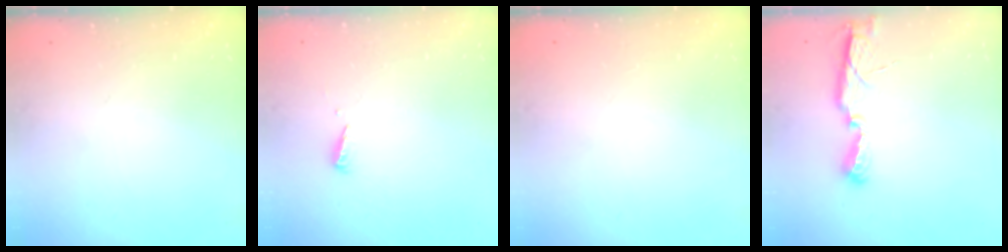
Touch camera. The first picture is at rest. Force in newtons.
{"total": 2.5, "press": 2.5, "slide": 0.1}
{"total": 0.8, "press": 0.8, "slide": 0.1}
{"total": 6.7, "press": 6.7, "slide": 0.8}